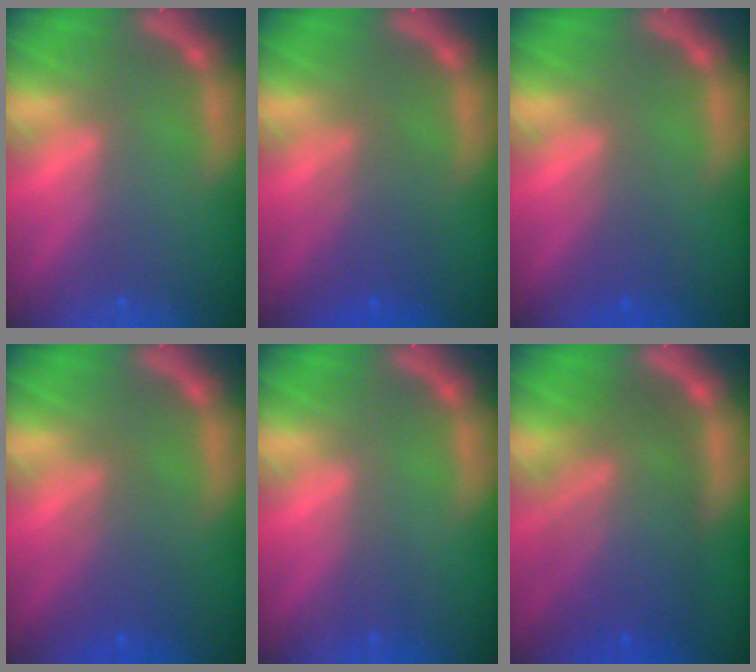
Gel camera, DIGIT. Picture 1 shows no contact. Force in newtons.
{"total": 3.6}
{"total": 2.0}
{"total": 3.6}
{"total": 1.0}
{"total": 9.5}